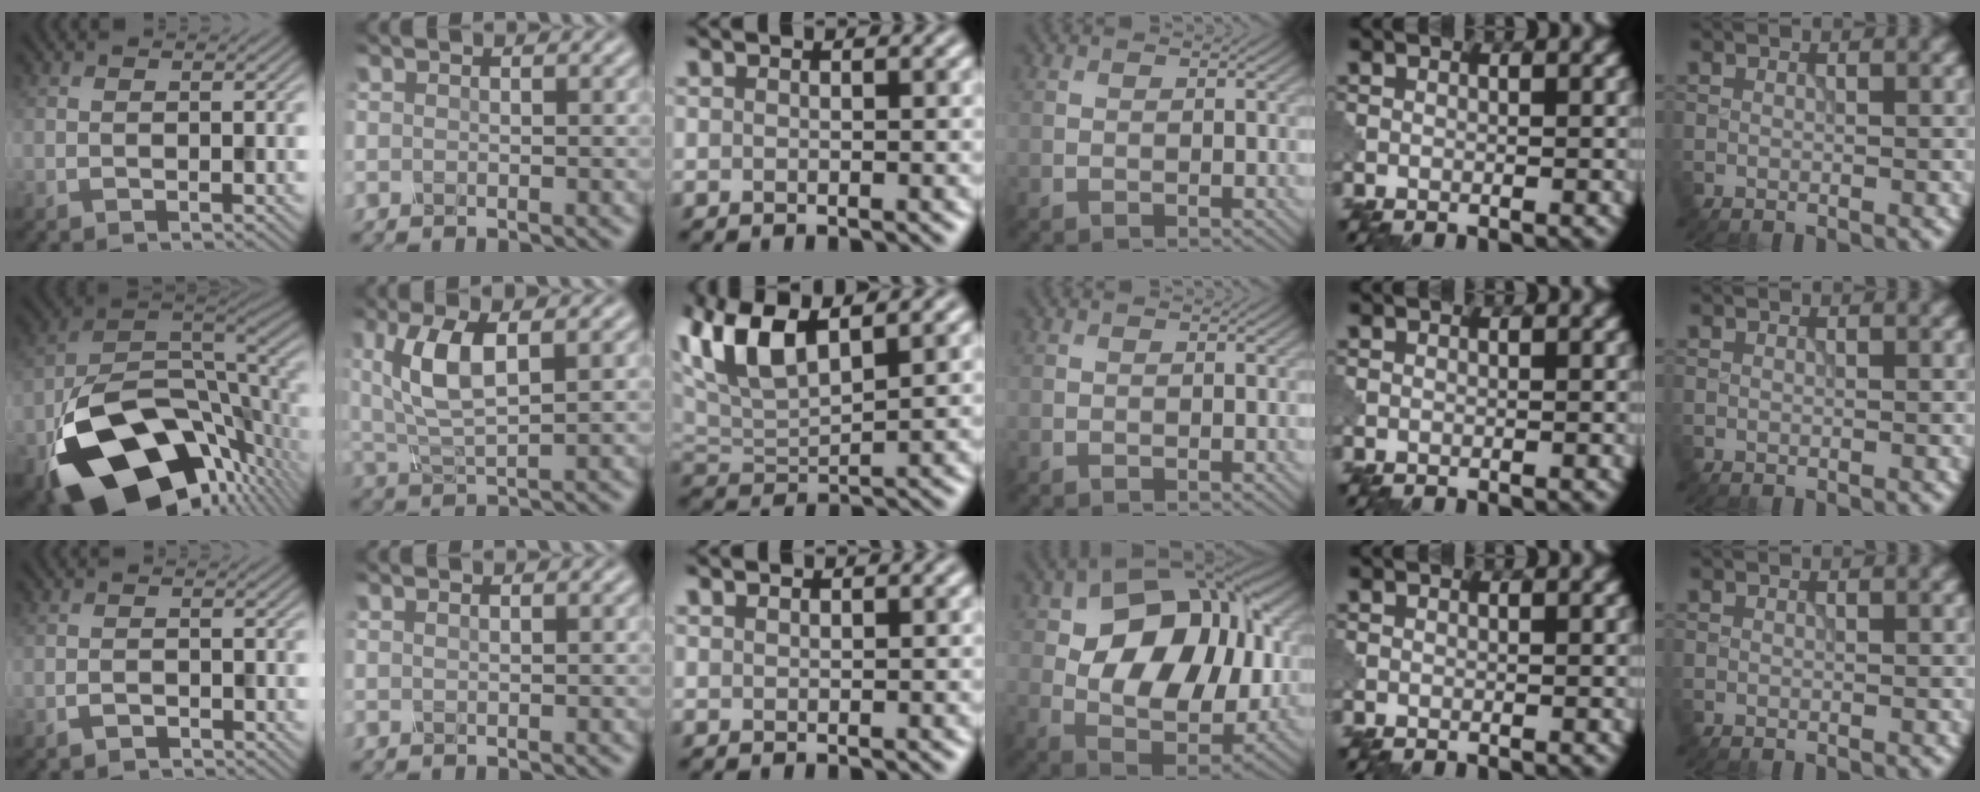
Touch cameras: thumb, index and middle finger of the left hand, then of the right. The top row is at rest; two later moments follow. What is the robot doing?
{"motion": "shake", "object": "sieve"}